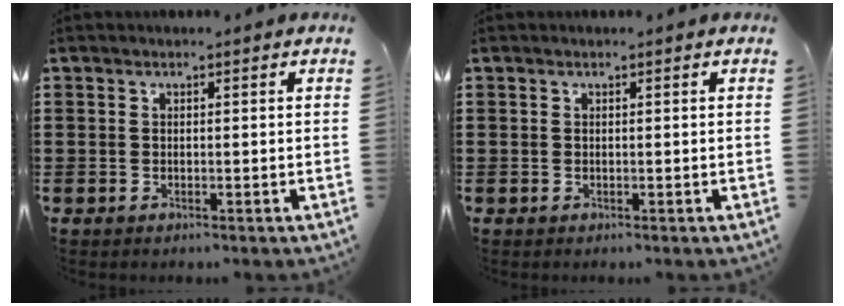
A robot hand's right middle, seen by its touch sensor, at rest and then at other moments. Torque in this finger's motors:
{"motor_torque": [0.24, -0.18, 0.06, -0.01]}